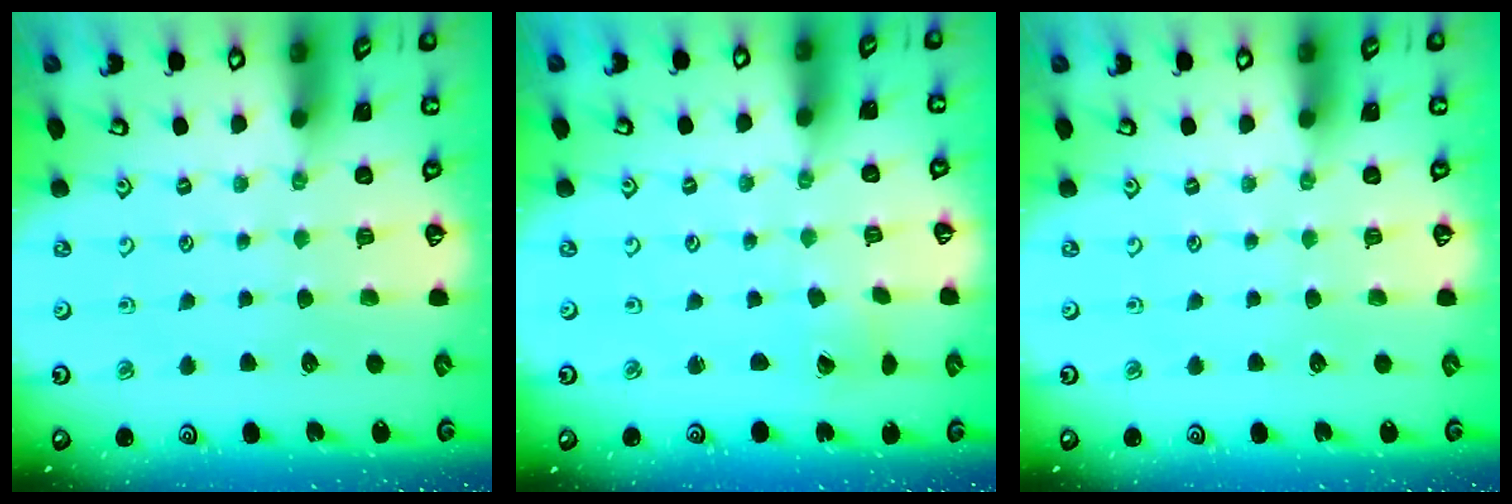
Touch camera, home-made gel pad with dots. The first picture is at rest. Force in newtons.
{"total": 0.7, "press": 0.7, "slide": 0.0}
{"total": 0.0}